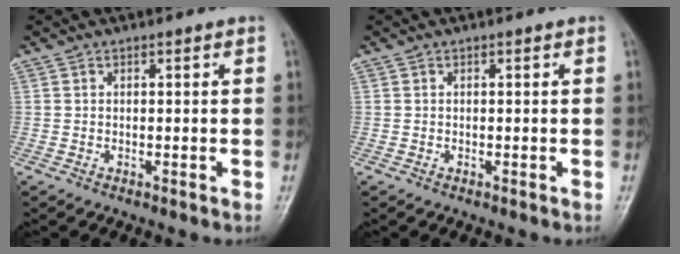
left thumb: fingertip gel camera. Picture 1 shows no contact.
{"total": 0.0}